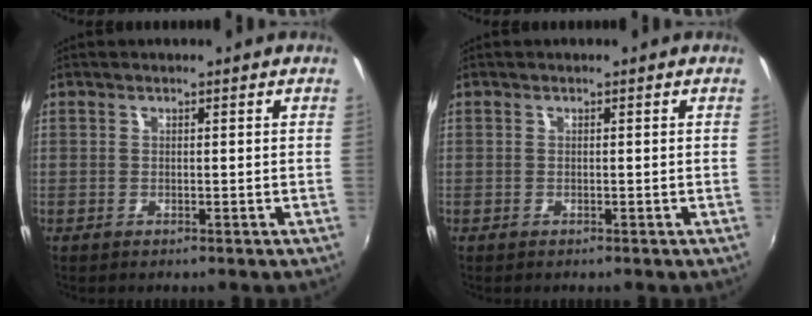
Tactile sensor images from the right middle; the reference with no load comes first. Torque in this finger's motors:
{"motor_torque": [0.90, -1.24, 0.07, 0.07]}